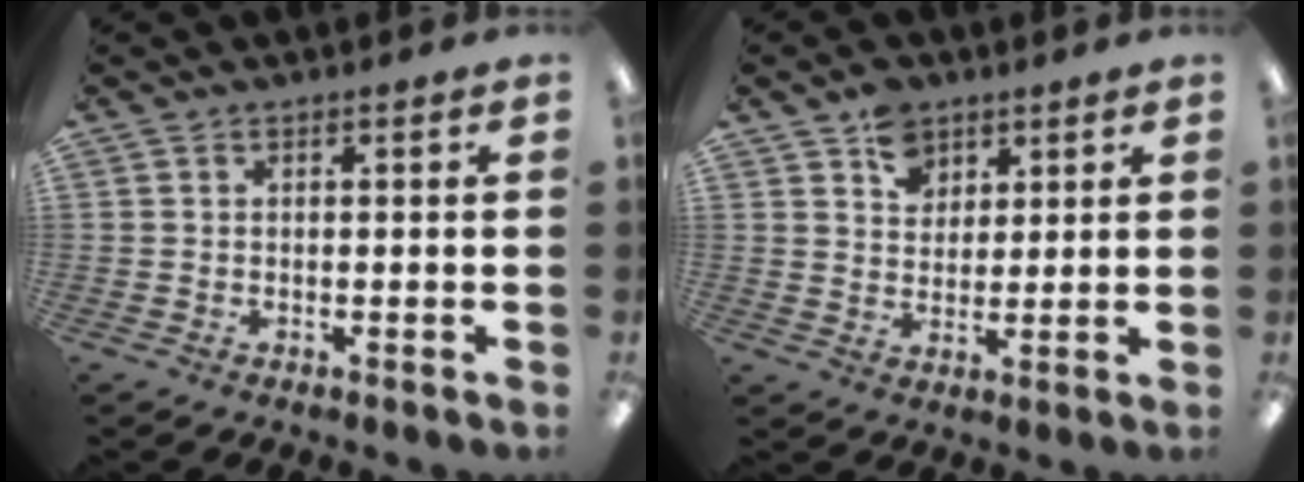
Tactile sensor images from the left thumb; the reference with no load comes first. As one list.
[{"total": 7.3, "force": [4.6, 5.3, 2.1], "torque": [-0.031, -0.013, 0.084]}]